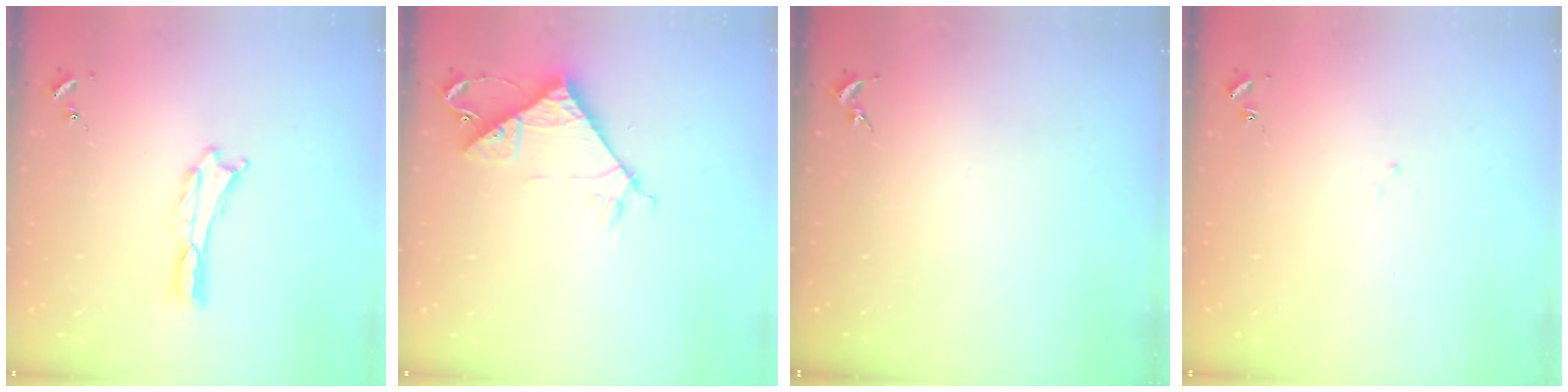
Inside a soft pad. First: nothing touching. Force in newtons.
{"total": 7.7, "press": 7.7, "slide": 0.7}
{"total": 0.0}
{"total": 1.1, "press": 1.0, "slide": 0.2}